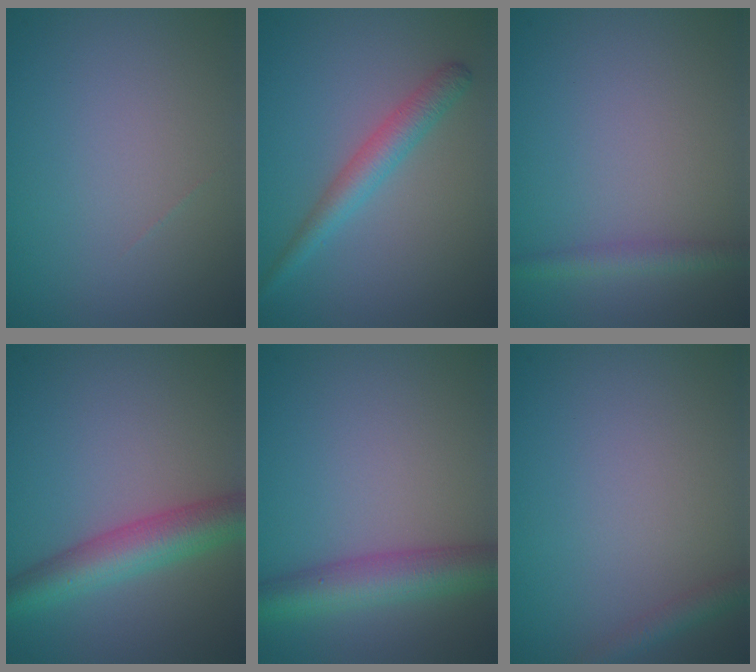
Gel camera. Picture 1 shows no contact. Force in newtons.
{"total": 2.7, "press": 2.7, "slide": 0.1}
{"total": 1.6, "press": 1.6, "slide": 0.1}
{"total": 5.1, "press": 5.1, "slide": 0.1}
{"total": 4.9, "press": 4.9, "slide": 0.2}
{"total": 1.7, "press": 1.7, "slide": 0.1}